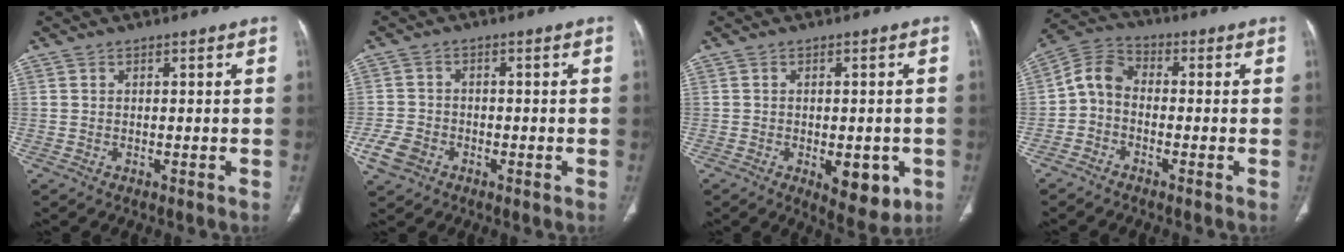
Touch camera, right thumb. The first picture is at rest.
{"total": 5.0, "force": [-2.3, 3.7, 2.3], "torque": [-0.045, 0.014, -0.041]}
{"total": 8.0, "force": [-2.5, 3.9, 6.6], "torque": [-0.067, -0.005, -0.020]}
{"total": 5.9, "force": [-1.4, 4.3, 3.8], "torque": [-0.062, 0.028, -0.044]}